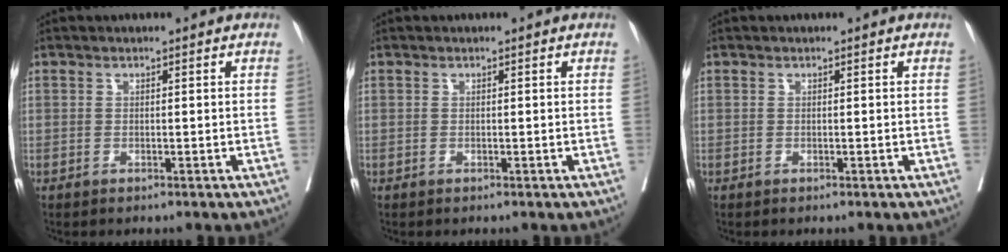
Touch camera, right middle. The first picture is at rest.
{"total": 0.0}
{"total": 0.0}